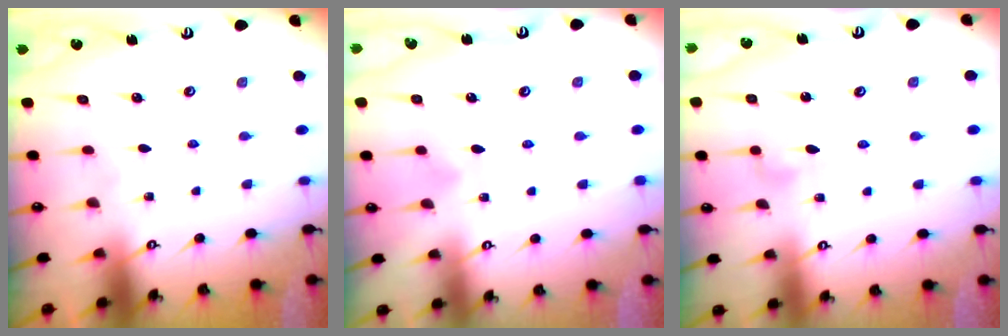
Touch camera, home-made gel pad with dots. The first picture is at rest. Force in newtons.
{"total": 7.1, "press": 7.1, "slide": 0.3}
{"total": 6.6, "press": 6.6, "slide": 0.4}